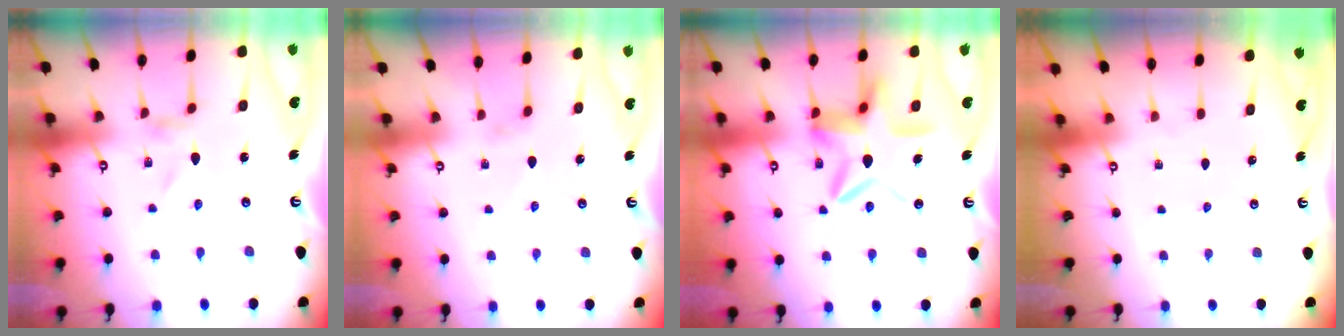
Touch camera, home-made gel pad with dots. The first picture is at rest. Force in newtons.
{"total": 1.7, "press": 1.6, "slide": 0.4}
{"total": 14.3, "press": 14.2, "slide": 1.3}
{"total": 0.0}